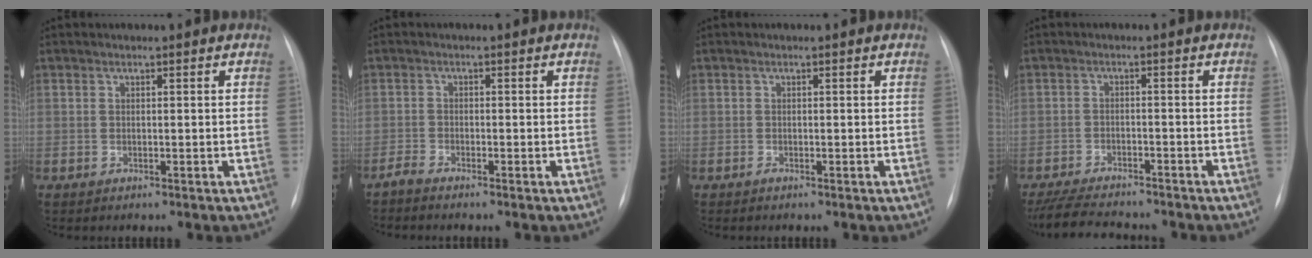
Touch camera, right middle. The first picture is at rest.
{"total": 1.2, "force": [-1.2, -0.2, 0.3], "torque": [-0.008, -0.003, -0.025]}
{"total": 0.0}
{"total": 10.5, "force": [-9.4, 1.9, 4.2], "torque": [-0.073, -0.010, -0.143]}